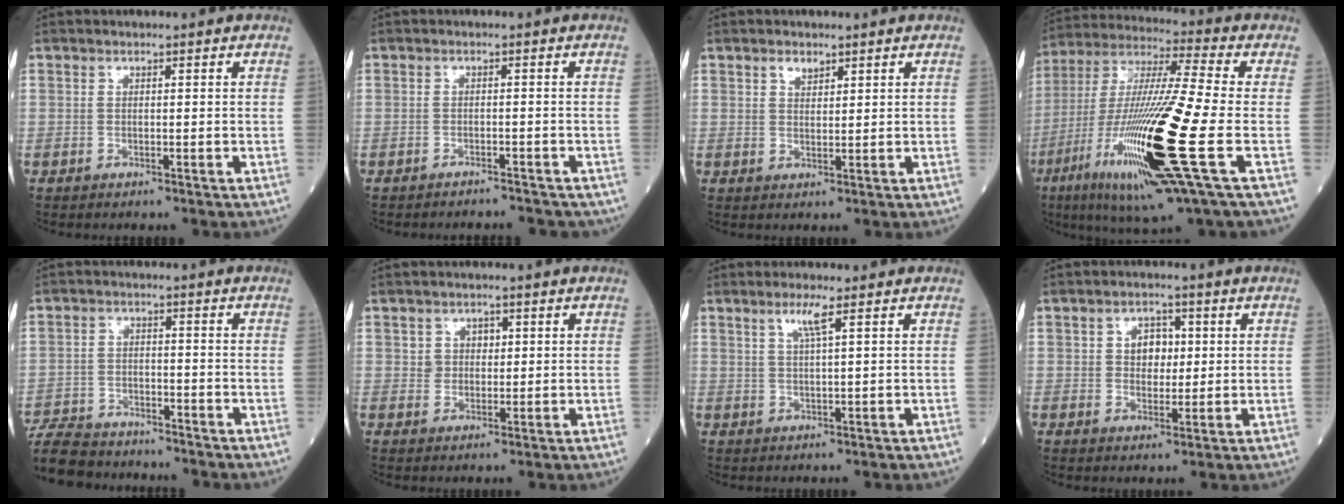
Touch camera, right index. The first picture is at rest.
{"total": 4.8, "force": [-4.5, 1.7, 0.7], "torque": [-0.008, 0.001, -0.047]}
{"total": 1.9, "force": [1.4, 0.9, 0.9], "torque": [-0.017, 0.001, 0.025]}
{"total": 23.3, "force": [-7.4, 0.5, 22.1], "torque": [-0.446, -0.043, -0.138]}
{"total": 9.3, "force": [-8.7, 2.6, 2.0], "torque": [-0.036, -0.002, -0.145]}
{"total": 2.7, "force": [0.7, 2.4, 0.9], "torque": [-0.008, -0.001, 0.009]}
{"total": 3.1, "force": [1.6, -0.4, 2.6], "torque": [-0.056, 0.000, 0.033]}
{"total": 4.2, "force": [0.9, 2.8, 2.9], "torque": [-0.041, 0.008, 0.016]}